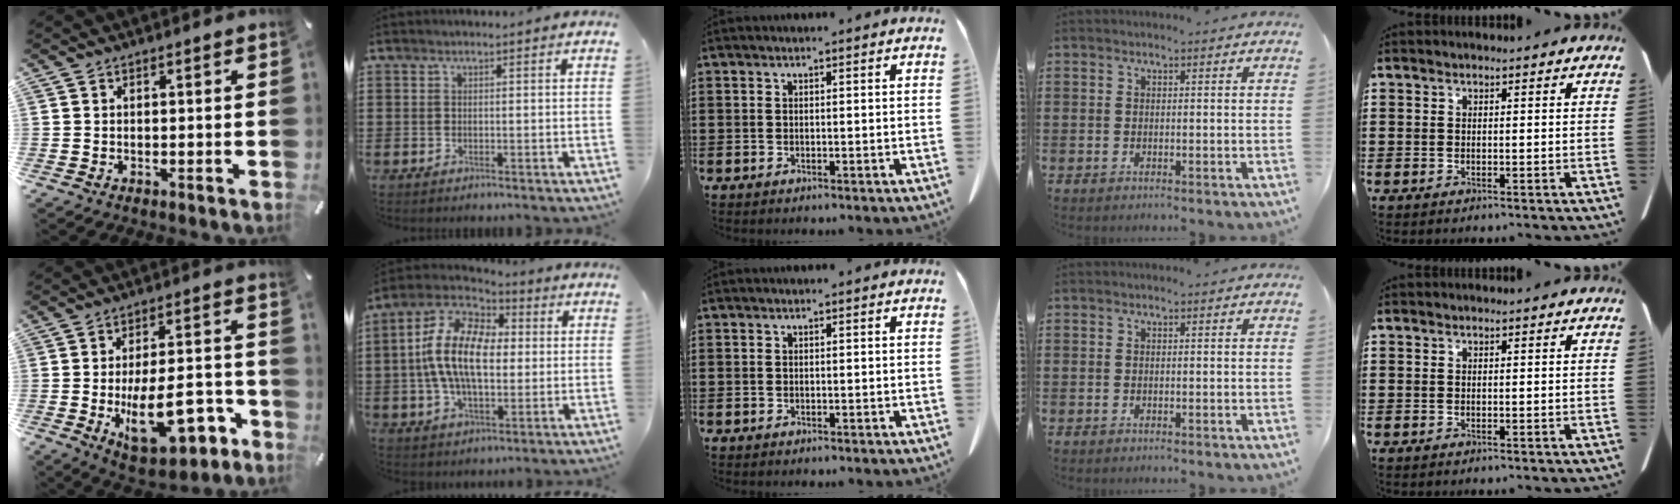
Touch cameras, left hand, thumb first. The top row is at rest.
{"thumb": {"total": 18.4, "force": [-5.4, 9.2, 15.0], "torque": [-0.216, 0.014, -0.073]}, "index": {"total": 13.1, "force": [1.6, 7.4, 10.7], "torque": [-0.260, -0.008, 0.019]}}